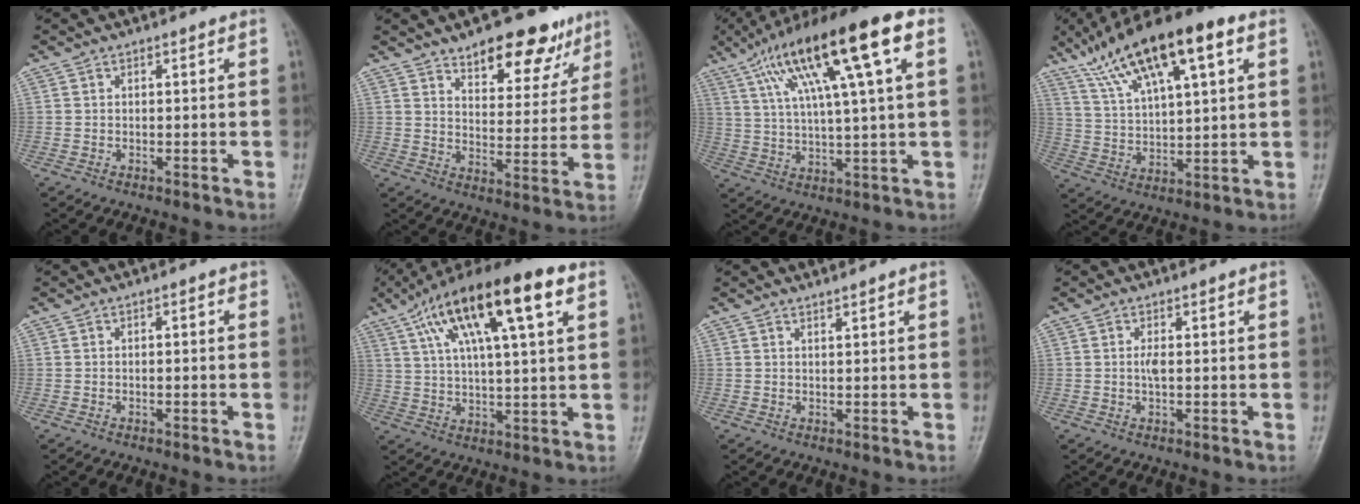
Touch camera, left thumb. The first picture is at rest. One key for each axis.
{"total": 14.9, "fx": 10.1, "fy": 6.8, "fz": 8.7, "tx": -0.059, "ty": -0.055, "tz": 0.146}
{"total": 21.3, "fx": 8.6, "fy": 4.3, "fz": 19.0, "tx": -0.330, "ty": 0.020, "tz": 0.140}
{"total": 19.5, "fx": 10.1, "fy": 6.2, "fz": 15.5, "tx": -0.252, "ty": -0.005, "tz": 0.179}
{"total": 0.7, "fx": 0.0, "fy": 0.2, "fz": 0.7, "tx": -0.011, "ty": 0.003, "tz": 0.001}
{"total": 20.4, "fx": 9.5, "fy": 5.2, "fz": 17.3, "tx": -0.296, "ty": 0.009, "tz": 0.160}
{"total": 0.9, "fx": 0.9, "fy": -0.1, "fz": 0.2, "tx": -0.003, "ty": -0.009, "tz": 0.017}
{"total": 1.4, "fx": 0.2, "fy": 0.4, "fz": 1.3, "tx": -0.030, "ty": -0.001, "tz": 0.006}